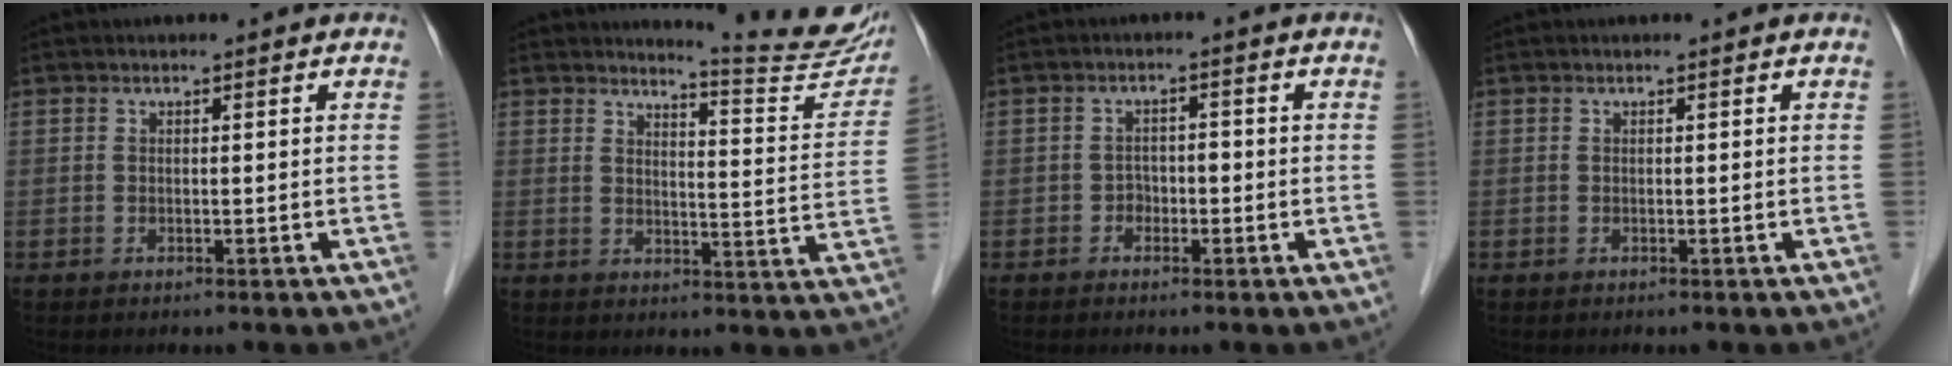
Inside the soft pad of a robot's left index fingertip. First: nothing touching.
{"total": 11.3, "force": [11.1, -0.2, 2.2], "torque": [-0.026, -0.068, 0.123]}
{"total": 1.9, "force": [-0.9, 1.5, 0.9], "torque": [-0.007, 0.007, -0.016]}
{"total": 0.0}